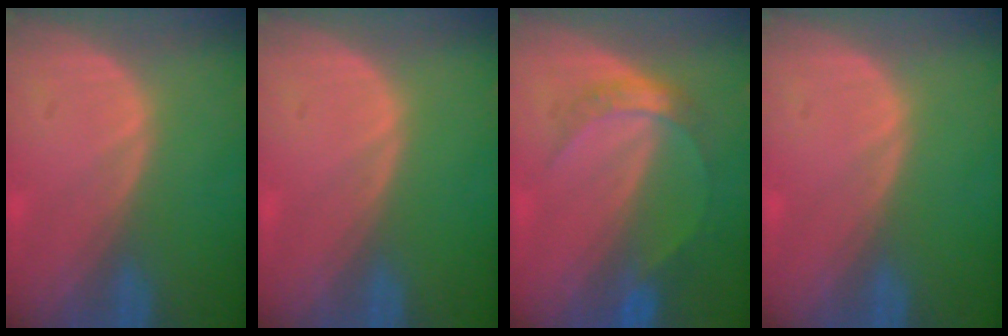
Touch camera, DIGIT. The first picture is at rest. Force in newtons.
{"total": 0.0}
{"total": 4.8, "press": 4.5, "slide": 1.6}
{"total": 0.0}